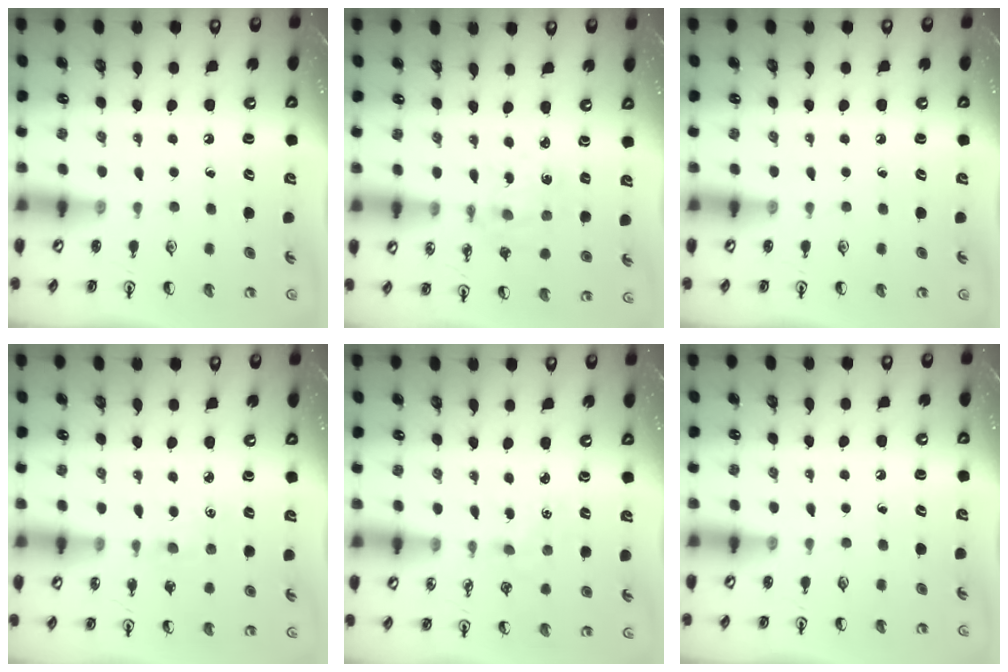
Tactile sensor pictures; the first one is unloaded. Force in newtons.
{"total": 2.1, "press": 2.1, "slide": 0.3}
{"total": 0.0}
{"total": 1.1, "press": 1.1, "slide": 0.3}
{"total": 2.7, "press": 2.7, "slide": 0.4}
{"total": 0.0}